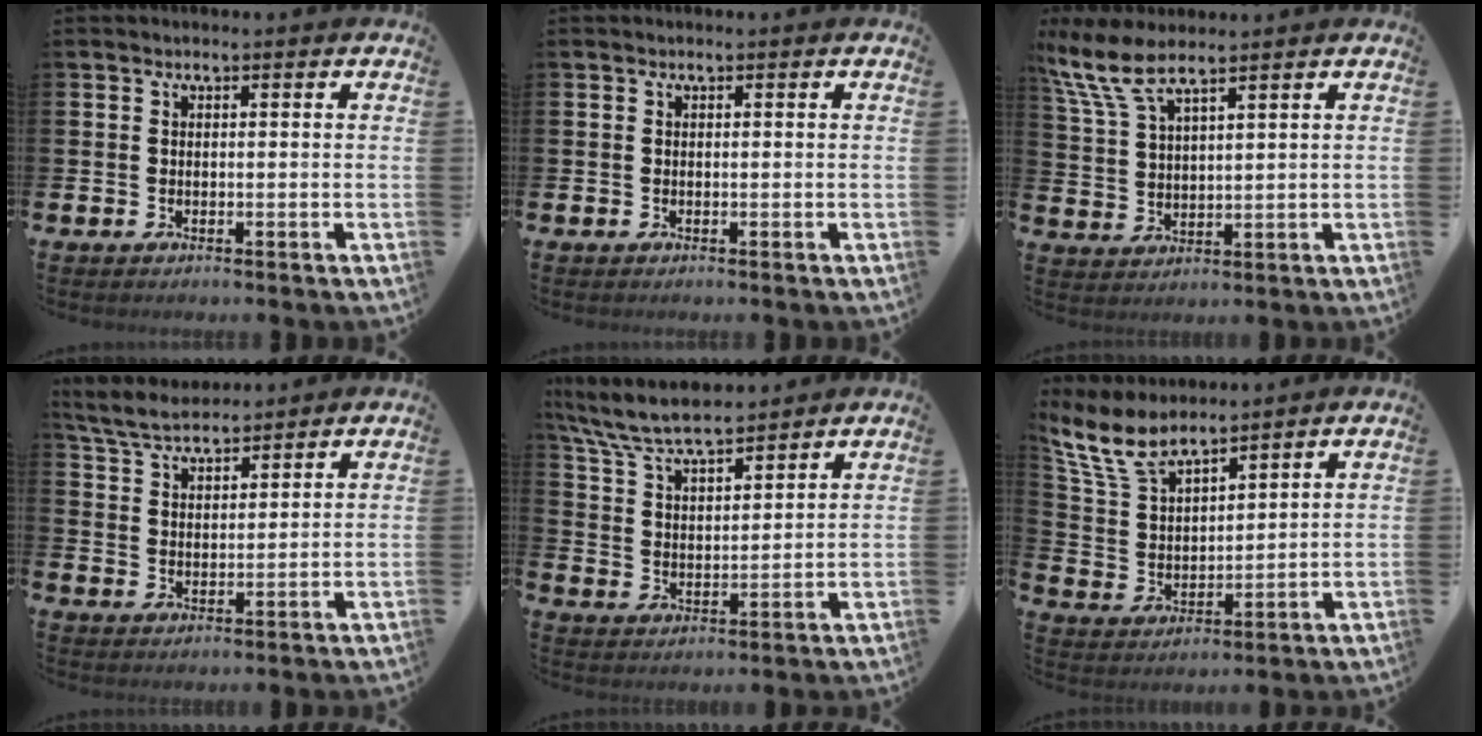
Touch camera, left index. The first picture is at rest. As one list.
[{"total": 0.0}, {"total": 7.2, "force": [6.2, 1.1, 3.5], "torque": [-0.092, -0.014, 0.115]}, {"total": 5.6, "force": [5.4, 1.0, 1.2], "torque": [-0.046, -0.020, 0.099]}, {"total": 7.6, "force": [7.2, 0.9, 2.3], "torque": [-0.076, -0.038, 0.130]}, {"total": 8.1, "force": [7.2, 2.3, 2.9], "torque": [-0.091, -0.028, 0.133]}]